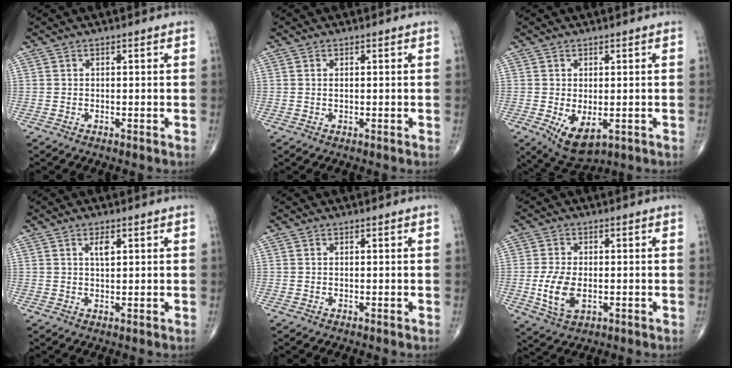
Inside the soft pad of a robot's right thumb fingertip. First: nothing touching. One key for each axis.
{"total": 0.6, "fx": 0.1, "fy": 0.3, "fz": 0.5, "tx": -0.011, "ty": 0.001, "tz": 0.004}
{"total": 6.6, "fx": -1.6, "fy": 3.5, "fz": 5.4, "tx": -0.083, "ty": -0.011, "tz": -0.010}
{"total": 2.5, "fx": 1.0, "fy": 1.0, "fz": 2.0, "tx": -0.032, "ty": -0.004, "tz": 0.019}
{"total": 0.0}
{"total": 7.7, "fx": -1.2, "fy": 4.4, "fz": 6.3, "tx": -0.124, "ty": -0.007, "tz": -0.018}